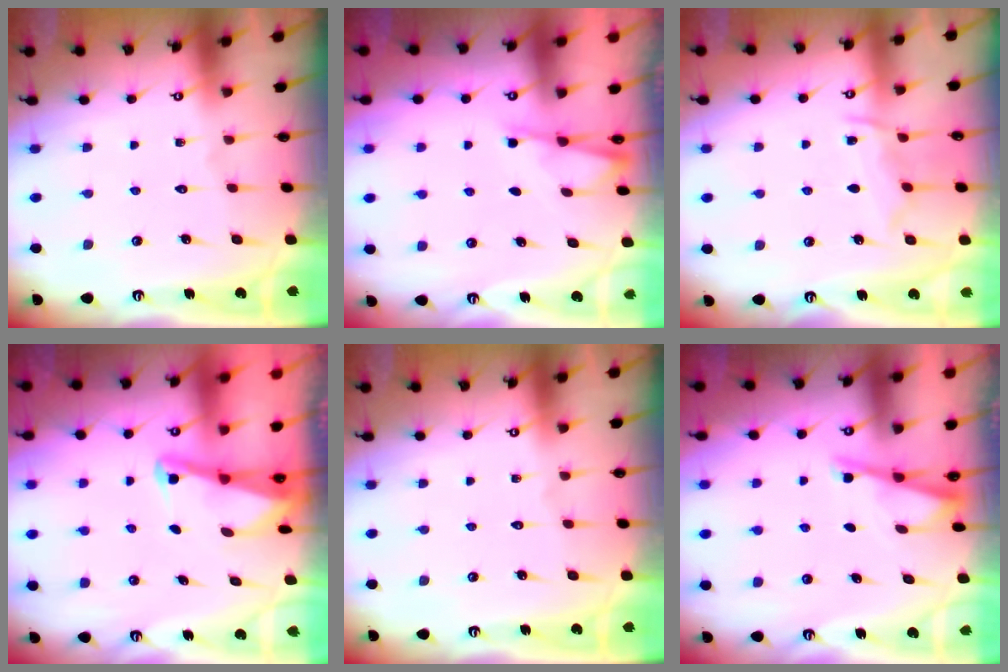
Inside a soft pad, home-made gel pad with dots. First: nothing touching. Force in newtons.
{"total": 1.9, "press": 1.8, "slide": 0.4}
{"total": 8.2, "press": 8.2, "slide": 0.7}
{"total": 2.1, "press": 2.1, "slide": 0.4}
{"total": 0.0}
{"total": 2.8, "press": 2.8, "slide": 0.3}